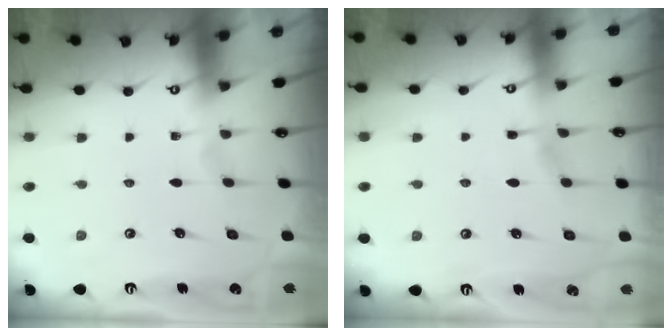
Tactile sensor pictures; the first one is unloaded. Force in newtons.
{"total": 1.7, "press": 1.7, "slide": 0.3}